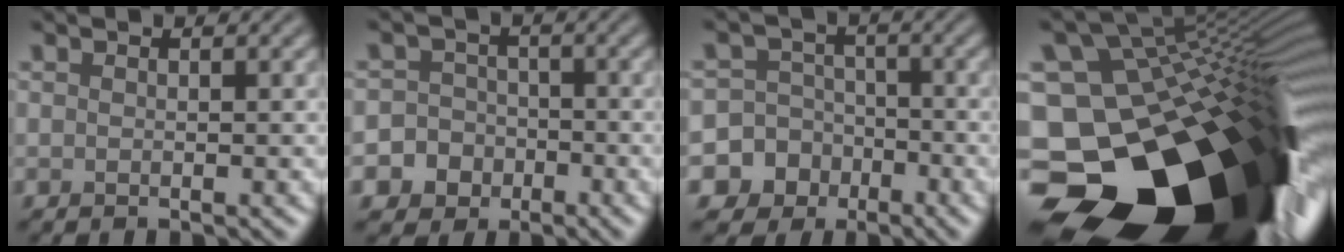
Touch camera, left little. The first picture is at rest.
{"total": 6.4, "force": [-3.2, 5.5, 0.7], "torque": [0.001, -0.011, -0.074]}
{"total": 10.5, "force": [-5.2, 9.1, 0.7], "torque": [-0.029, -0.019, -0.102]}
{"total": 22.0, "force": [-10.9, 13.3, 13.6], "torque": [-0.196, -0.029, -0.141]}